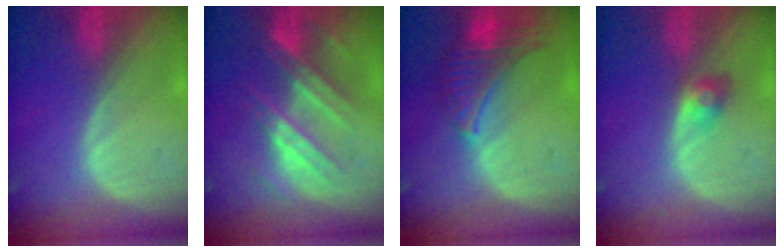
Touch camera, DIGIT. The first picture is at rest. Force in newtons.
{"total": 8.8, "press": 7.9, "slide": 3.7}
{"total": 8.0, "press": 7.4, "slide": 3.0}
{"total": 3.0, "press": 2.5, "slide": 1.5}